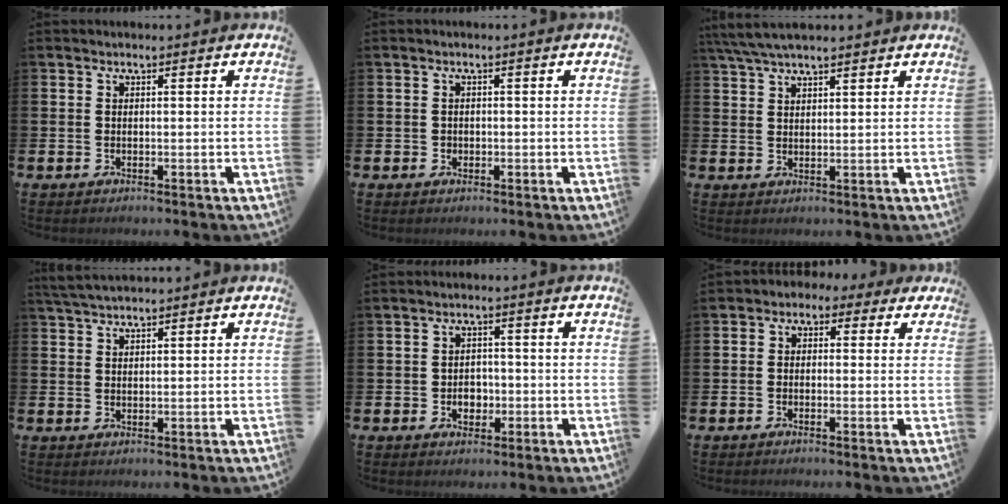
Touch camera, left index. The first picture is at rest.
{"total": 0.8, "force": [0.0, 0.8, 0.1], "torque": [0.007, 0.003, -0.004]}
{"total": 4.9, "force": [4.3, 1.0, 2.1], "torque": [-0.051, -0.008, 0.081]}
{"total": 3.0, "force": [2.7, 0.5, 1.1], "torque": [-0.026, -0.003, 0.051]}
{"total": 2.7, "force": [-0.7, 2.2, 1.4], "torque": [-0.012, -0.003, -0.021]}
{"total": 1.5, "force": [-0.6, 1.3, 0.4], "torque": [-0.021, 0.011, -0.016]}